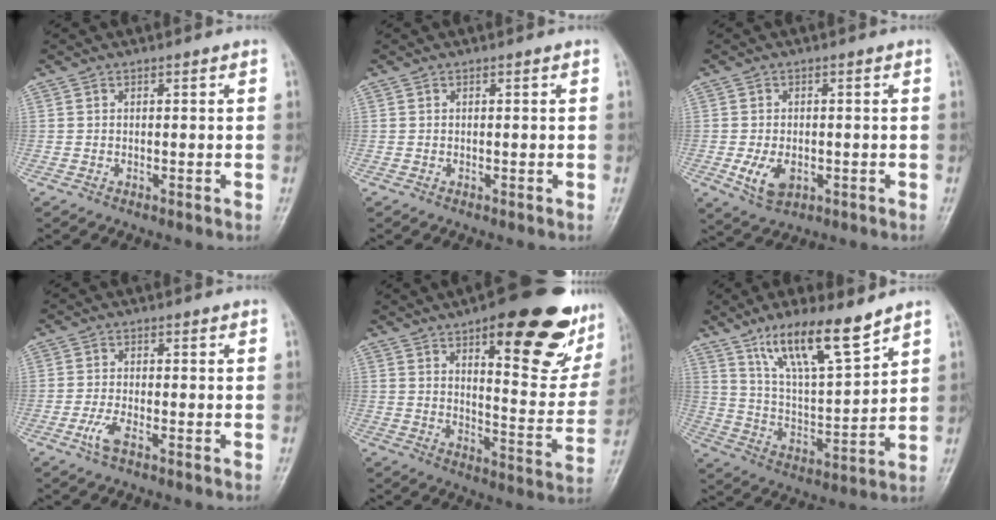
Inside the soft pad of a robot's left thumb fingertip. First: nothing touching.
{"total": 0.0}
{"total": 5.7, "force": [-1.5, 3.7, 4.1], "torque": [-0.073, -0.007, -0.020]}
{"total": 3.1, "force": [-1.6, 0.9, 2.4], "torque": [-0.060, 0.003, -0.035]}
{"total": 25.4, "force": [14.2, 8.5, 19.2], "torque": [-0.207, -0.051, 0.196]}
{"total": 14.6, "force": [10.2, 3.4, 9.9], "torque": [-0.159, -0.058, 0.194]}